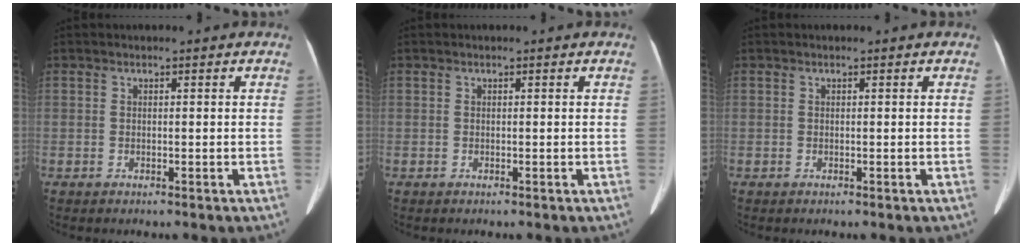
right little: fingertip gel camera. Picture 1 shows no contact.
{"total": 0.0}
{"total": 0.0}